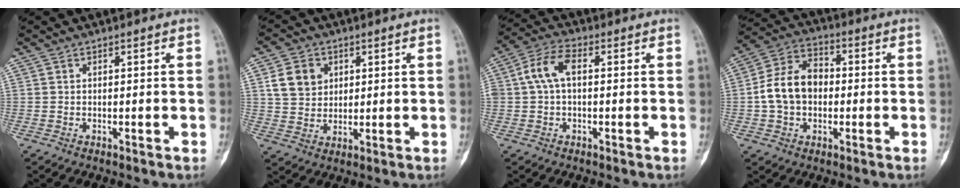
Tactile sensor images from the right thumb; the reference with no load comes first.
{"total": 7.7, "force": [2.5, 6.3, 3.7], "torque": [-0.042, -0.006, 0.050]}
{"total": 7.1, "force": [0.8, 4.0, 5.8], "torque": [-0.120, 0.025, 0.011]}
{"total": 11.4, "force": [-0.6, 8.5, 7.6], "torque": [-0.125, 0.034, -0.021]}